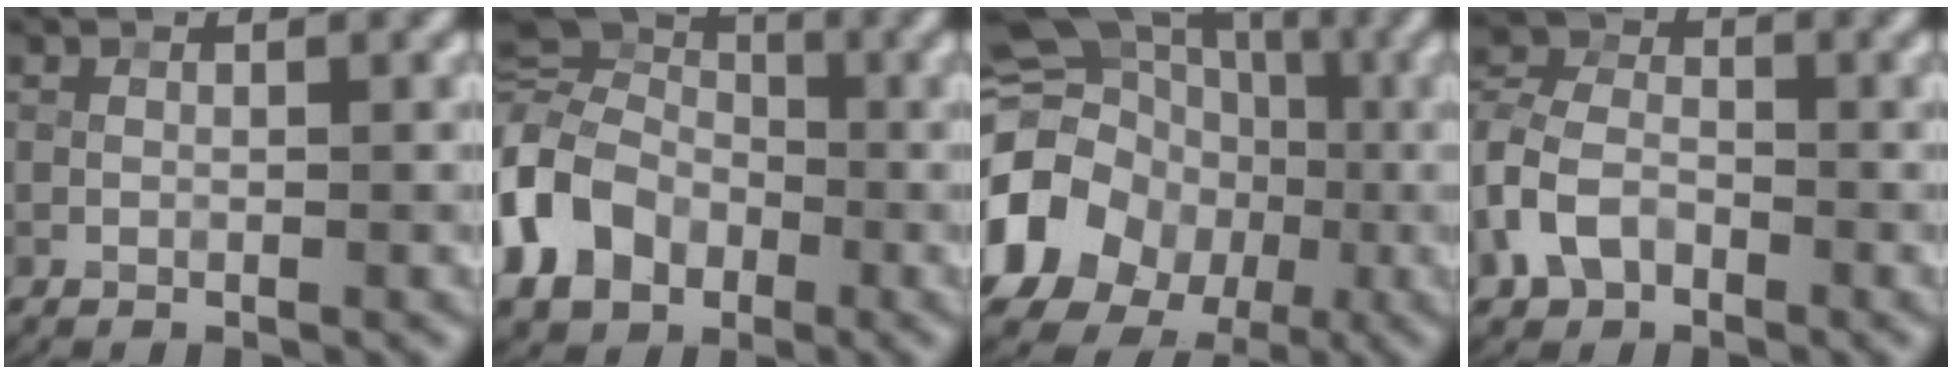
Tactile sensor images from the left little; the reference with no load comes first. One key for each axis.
{"total": 11.4, "fx": -2.3, "fy": 9.1, "fz": 6.5, "tx": -0.168, "ty": -0.014, "tz": -0.054}
{"total": 17.8, "fx": -3.6, "fy": 15.8, "fz": 7.5, "tx": -0.134, "ty": -0.015, "tz": -0.081}
{"total": 4.7, "fx": -2.4, "fy": 3.3, "fz": 2.3, "tx": -0.052, "ty": 0.007, "tz": -0.062}